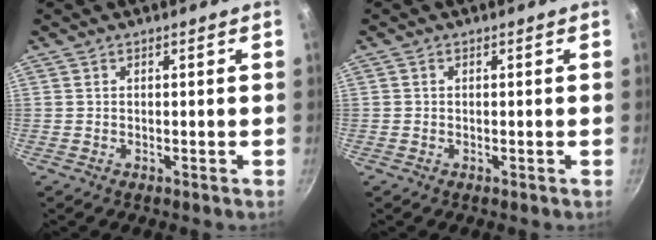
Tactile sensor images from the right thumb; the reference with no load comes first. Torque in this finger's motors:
{"motor_torque": [0.12, 0.03, 0.11, 0.37, 0.01]}